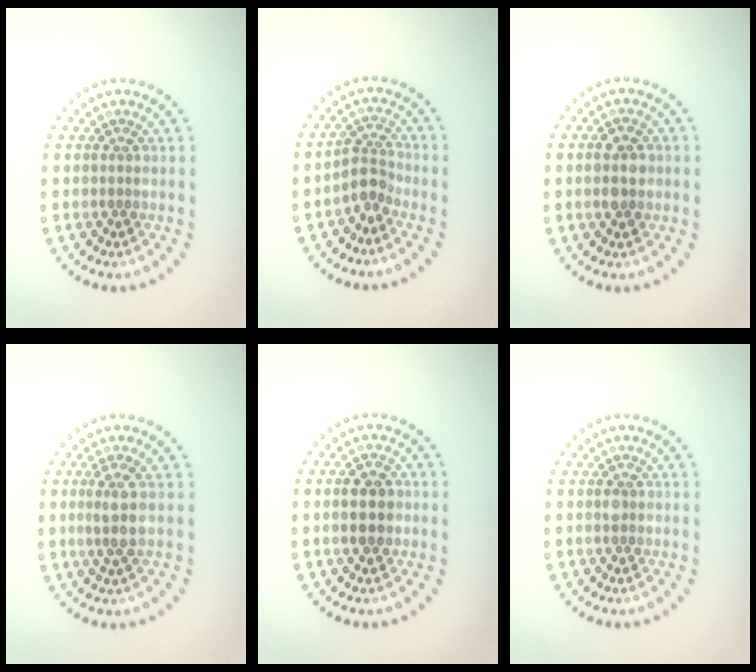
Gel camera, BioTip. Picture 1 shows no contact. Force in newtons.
{"total": 2.3, "press": 1.7, "slide": 1.6}
{"total": 2.8, "press": 2.8, "slide": 0.2}
{"total": 2.3, "press": 1.9, "slide": 1.3}
{"total": 2.9, "press": 2.9, "slide": 0.1}
{"total": 0.9, "press": 0.9, "slide": 0.0}